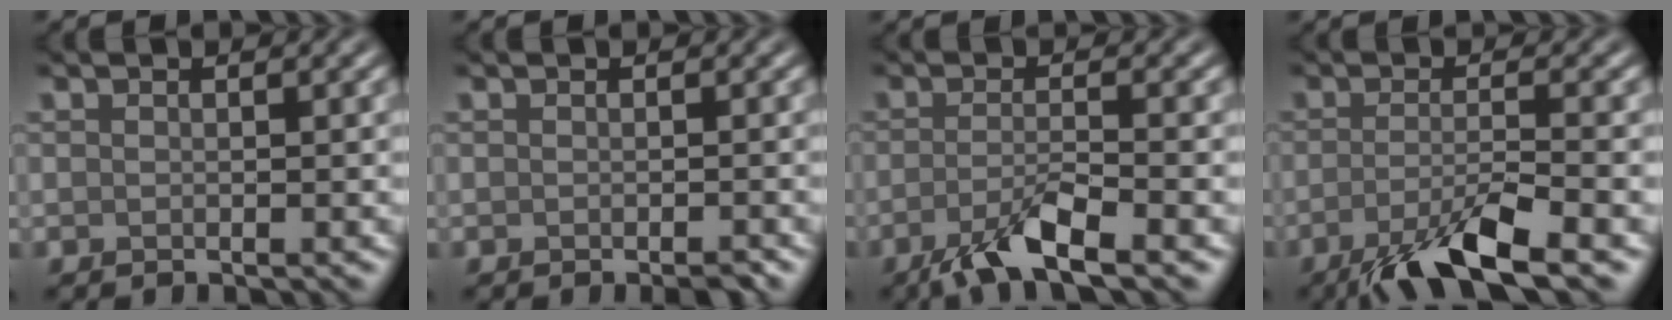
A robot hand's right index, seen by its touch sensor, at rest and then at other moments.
{"total": 1.1, "force": [-0.7, 0.2, 0.8], "torque": [-0.009, -0.003, -0.010]}
{"total": 4.3, "force": [-2.6, 0.8, 3.3], "torque": [-0.063, -0.004, -0.057]}
{"total": 5.7, "force": [-3.4, 1.1, 4.5], "torque": [-0.077, -0.005, -0.069]}